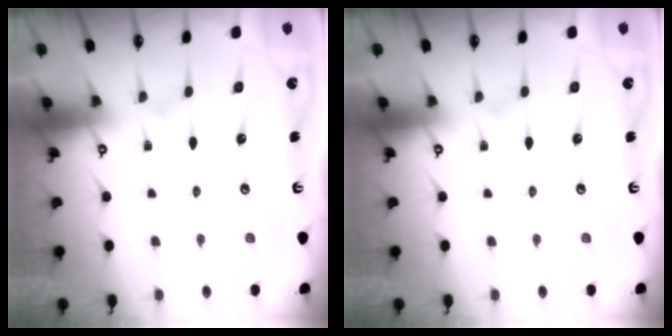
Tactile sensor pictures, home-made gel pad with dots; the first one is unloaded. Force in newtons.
{"total": 0.0}